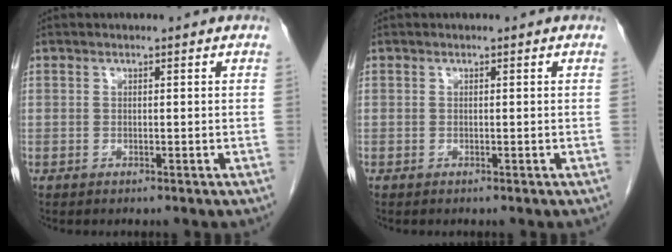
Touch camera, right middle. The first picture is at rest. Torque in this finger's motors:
{"motor_torque": [0.09, 0.08, 0.25, 0.07]}